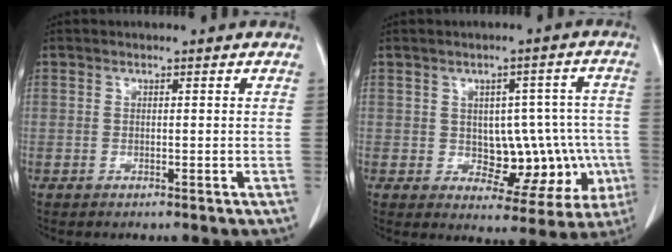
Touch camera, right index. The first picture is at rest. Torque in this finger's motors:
{"motor_torque": [0.12, 0.02, 0.07, 0.00]}